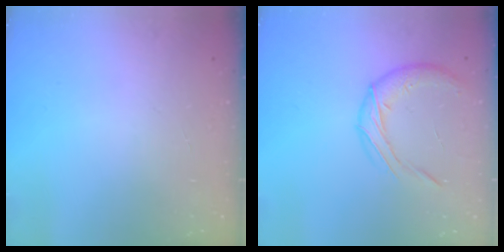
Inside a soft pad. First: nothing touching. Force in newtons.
{"total": 10.8, "press": 10.8, "slide": 0.4}